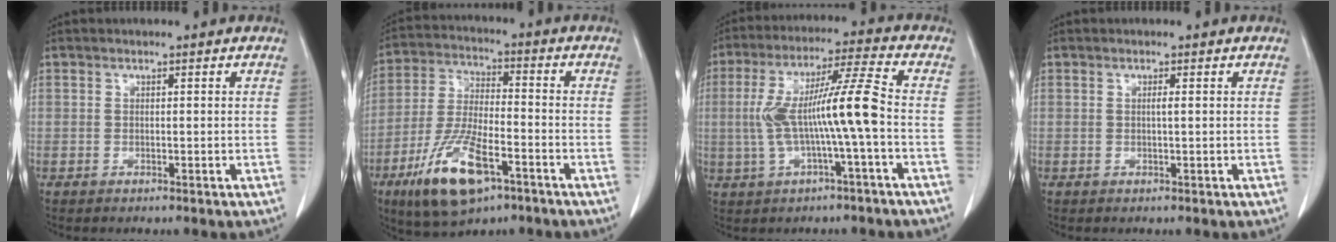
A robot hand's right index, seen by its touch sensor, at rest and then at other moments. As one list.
[{"total": 13.8, "force": [-7.2, 4.3, 10.9], "torque": [-0.225, -0.015, -0.125]}, {"total": 11.4, "force": [-1.2, -0.4, 11.4], "torque": [-0.215, 0.023, -0.023]}, {"total": 0.7, "force": [0.1, -0.1, 0.7], "torque": [-0.013, 0.000, 0.001]}]